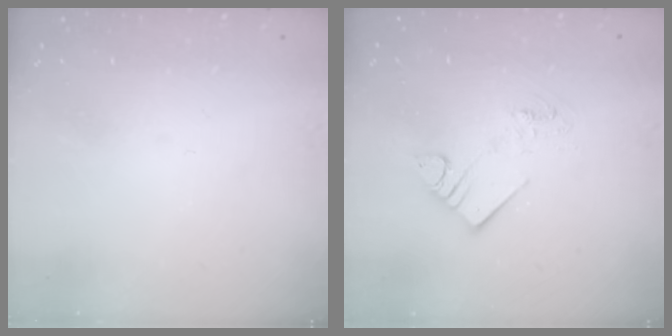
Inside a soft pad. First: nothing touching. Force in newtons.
{"total": 7.5, "press": 7.5, "slide": 0.4}